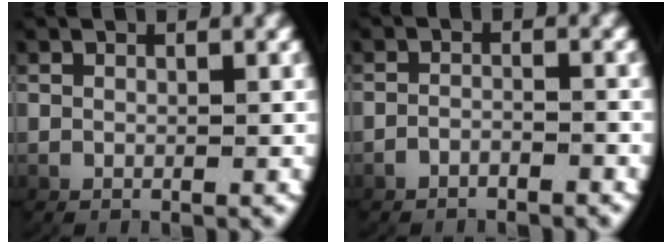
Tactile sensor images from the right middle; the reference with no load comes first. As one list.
[{"total": 1.8, "force": [-1.7, 0.3, 0.4], "torque": [-0.010, 0.001, -0.031]}]